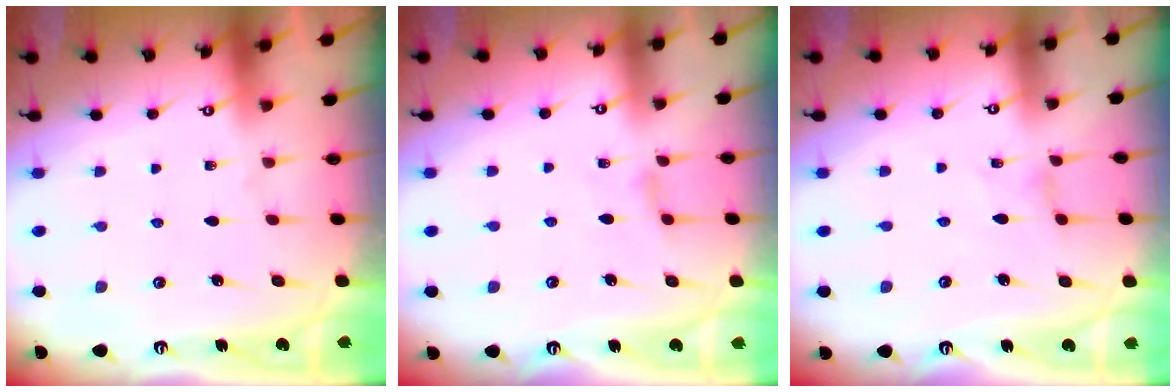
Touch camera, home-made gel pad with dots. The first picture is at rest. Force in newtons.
{"total": 2.2, "press": 2.2, "slide": 0.5}
{"total": 0.0}